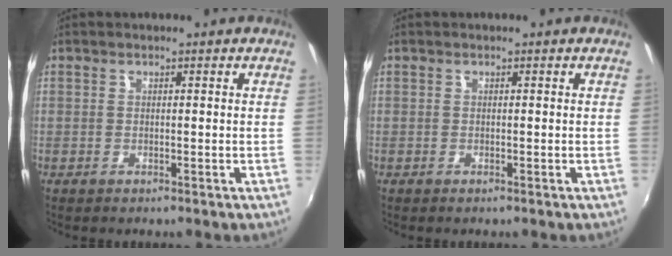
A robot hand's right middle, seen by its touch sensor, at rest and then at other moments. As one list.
[{"total": 0.0}]